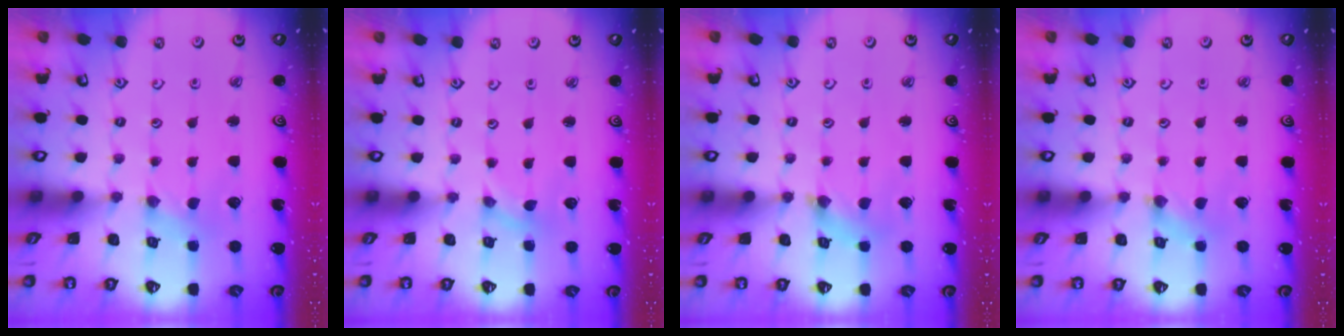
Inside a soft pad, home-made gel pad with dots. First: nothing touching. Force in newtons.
{"total": 0.0}
{"total": 2.4, "press": 2.4, "slide": 0.4}
{"total": 0.6, "press": 0.6, "slide": 0.2}